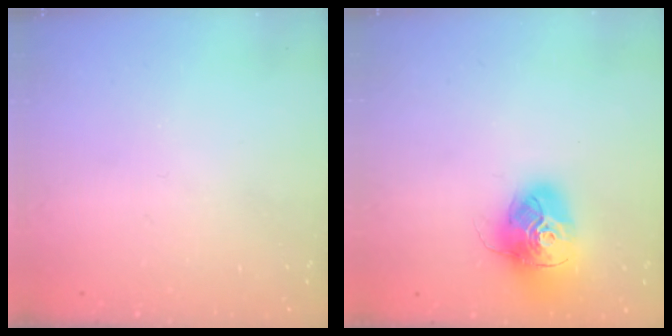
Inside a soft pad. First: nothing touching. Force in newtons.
{"total": 17.2, "press": 17.1, "slide": 2.0}